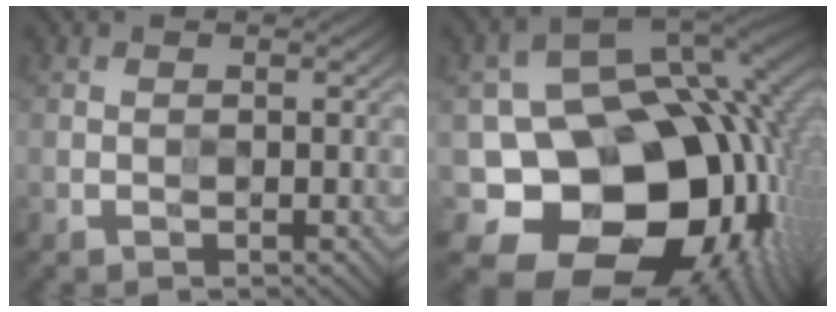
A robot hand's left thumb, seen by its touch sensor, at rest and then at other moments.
{"total": 18.2, "force": [-3.2, 13.5, 11.8], "torque": [-0.193, -0.043, -0.030]}